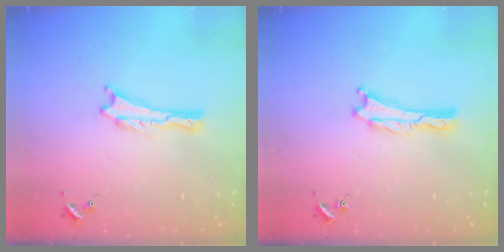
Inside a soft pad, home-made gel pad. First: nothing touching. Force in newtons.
{"total": 0.0}